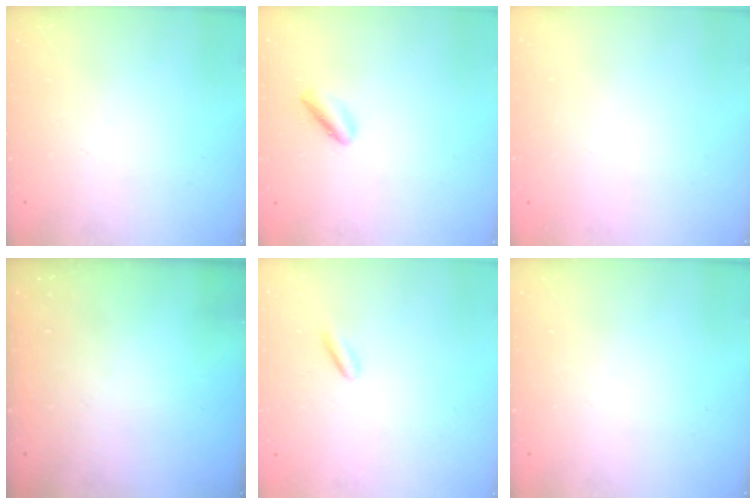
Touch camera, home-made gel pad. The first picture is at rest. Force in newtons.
{"total": 2.0, "press": 2.0, "slide": 0.3}
{"total": 2.1, "press": 2.1, "slide": 0.1}
{"total": 0.0}
{"total": 2.5, "press": 2.4, "slide": 0.7}
{"total": 0.0}